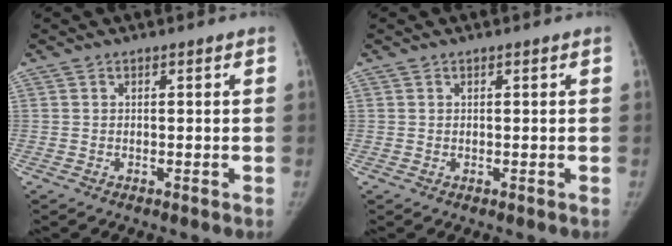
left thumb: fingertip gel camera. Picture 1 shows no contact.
{"total": 0.0}